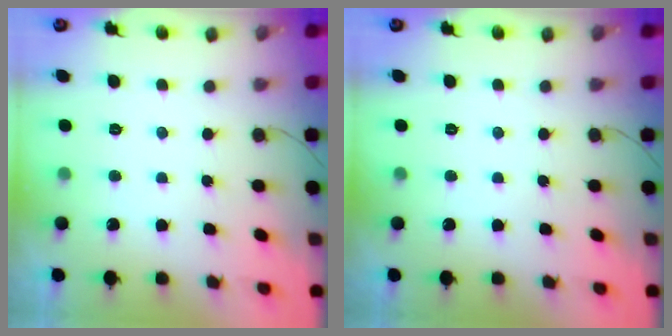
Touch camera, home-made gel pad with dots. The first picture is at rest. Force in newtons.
{"total": 0.0}